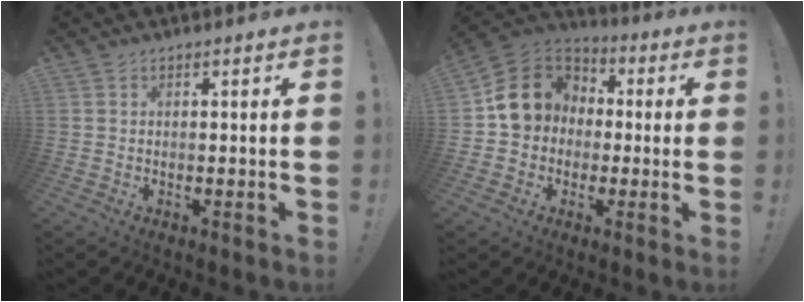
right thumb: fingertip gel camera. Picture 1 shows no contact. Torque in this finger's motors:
{"motor_torque": [0.45, 0.90, 0.03, 0.03, 0.06]}